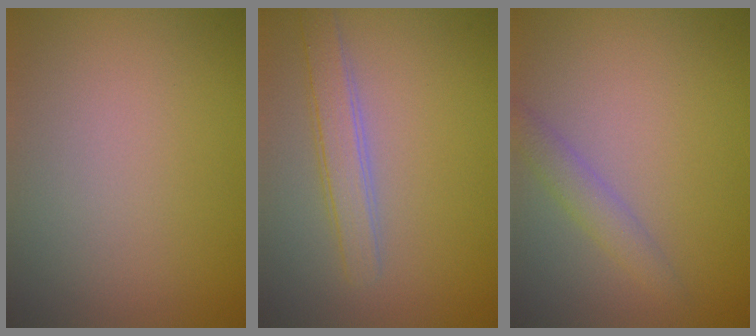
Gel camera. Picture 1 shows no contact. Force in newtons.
{"total": 2.6, "press": 2.6, "slide": 0.1}
{"total": 1.9, "press": 1.9, "slide": 0.0}